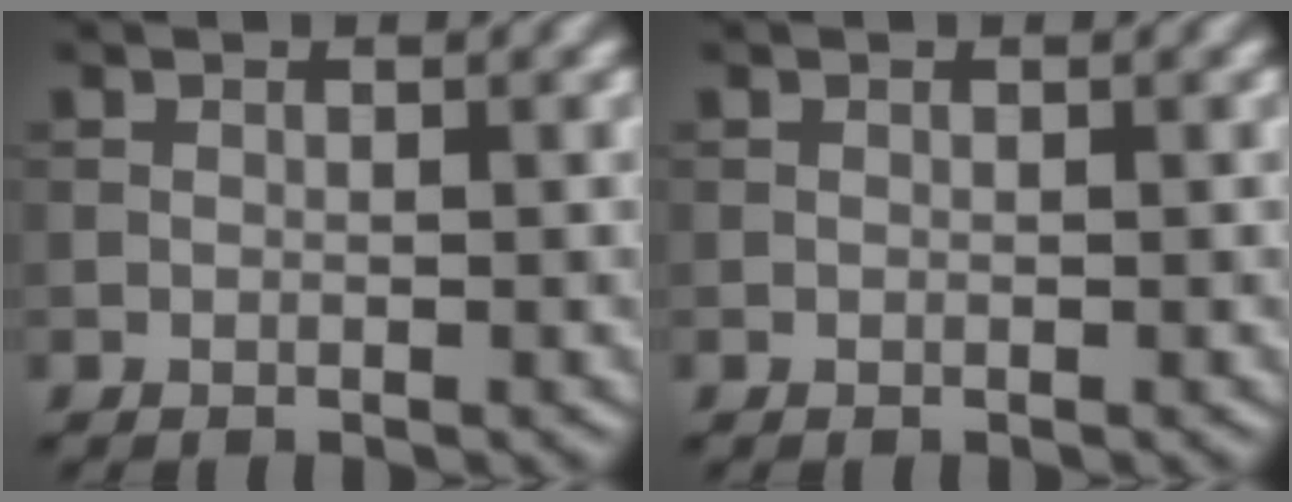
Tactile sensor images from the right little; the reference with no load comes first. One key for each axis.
{"total": 0.0}